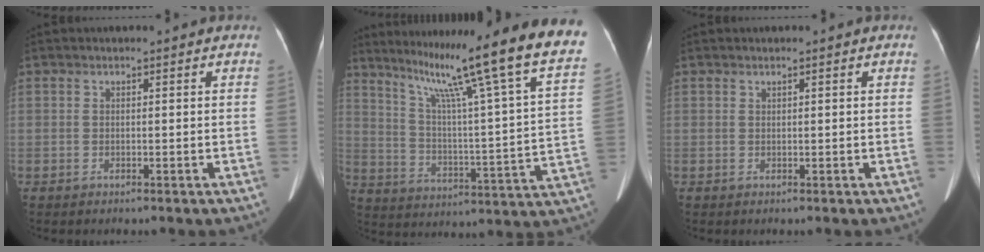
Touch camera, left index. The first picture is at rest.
{"total": 26.5, "force": [21.6, -1.9, 15.3], "torque": [-0.244, -0.069, 0.290]}
{"total": 0.0}